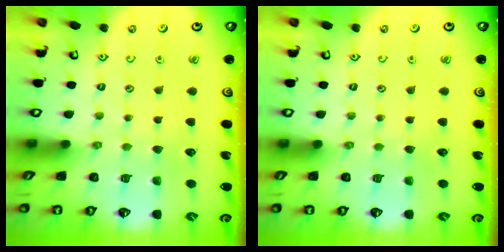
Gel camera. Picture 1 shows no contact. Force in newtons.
{"total": 0.0}